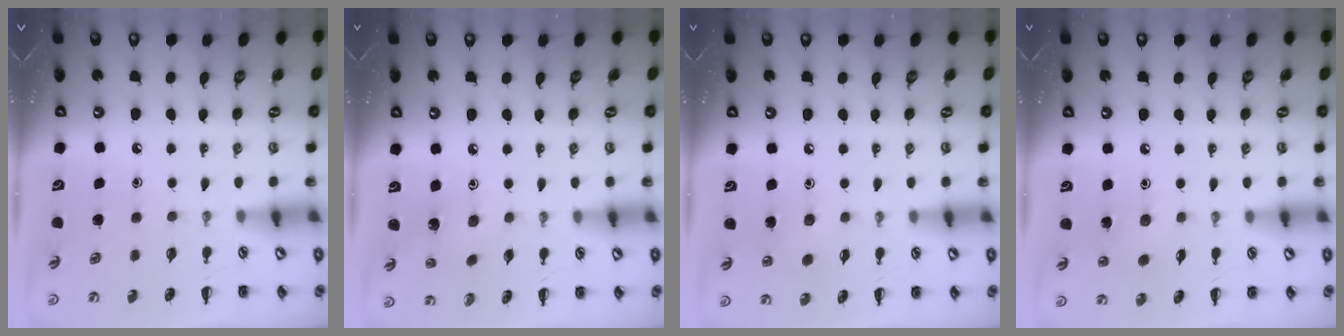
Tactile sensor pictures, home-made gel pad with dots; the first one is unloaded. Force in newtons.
{"total": 2.1, "press": 1.9, "slide": 0.9}
{"total": 4.7, "press": 4.5, "slide": 1.1}
{"total": 4.8, "press": 4.6, "slide": 1.1}